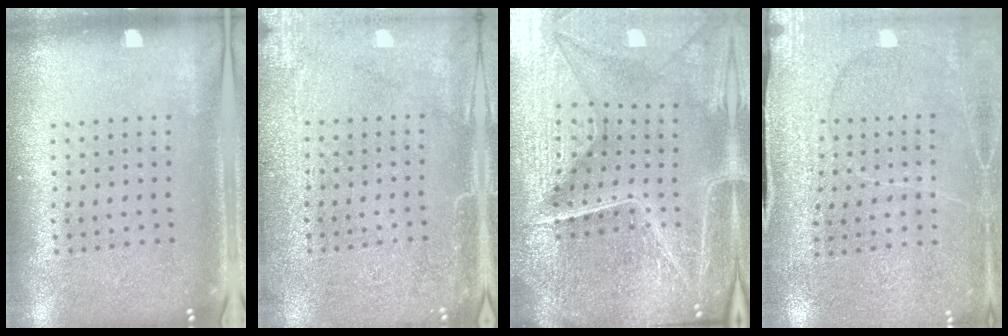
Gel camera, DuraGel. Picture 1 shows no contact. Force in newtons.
{"total": 3.5, "press": 3.5, "slide": 0.4}
{"total": 6.5, "press": 5.8, "slide": 3.0}
{"total": 3.0, "press": 3.0, "slide": 0.2}